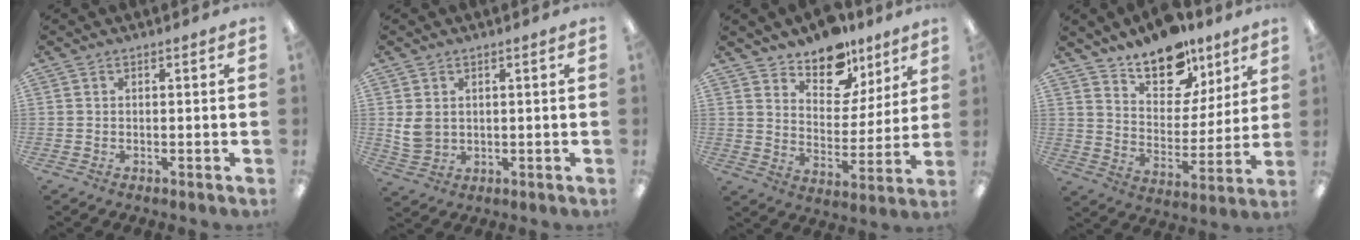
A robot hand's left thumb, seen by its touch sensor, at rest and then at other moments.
{"total": 4.9, "force": [1.4, 3.8, 2.8], "torque": [-0.052, 0.001, 0.030]}
{"total": 12.7, "force": [10.1, 6.7, 3.8], "torque": [-0.056, -0.071, 0.186]}
{"total": 14.7, "force": [11.3, 7.5, 5.7], "torque": [-0.086, -0.076, 0.203]}